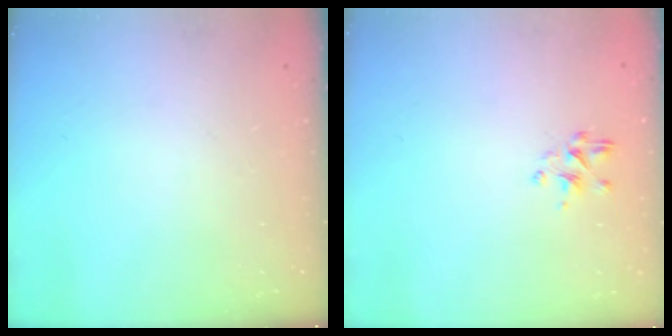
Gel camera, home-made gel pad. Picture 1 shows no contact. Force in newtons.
{"total": 2.3, "press": 2.1, "slide": 1.0}